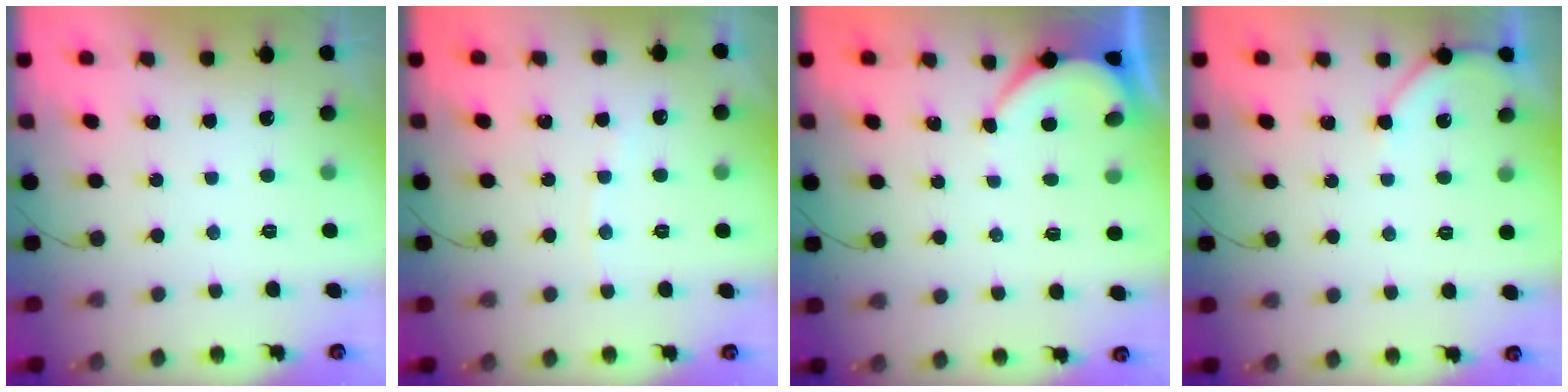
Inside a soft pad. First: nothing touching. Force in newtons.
{"total": 4.3, "press": 4.3, "slide": 0.6}
{"total": 2.2, "press": 2.2, "slide": 0.2}
{"total": 5.9, "press": 5.9, "slide": 0.7}